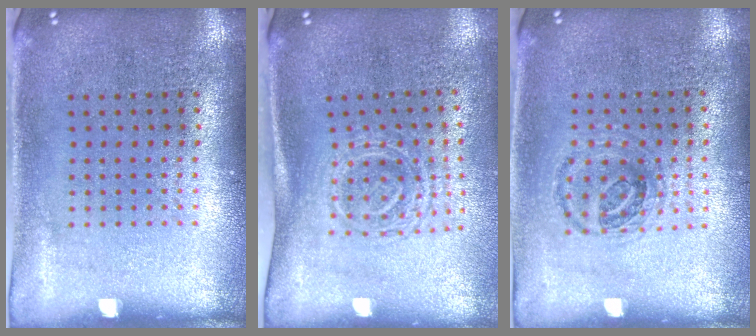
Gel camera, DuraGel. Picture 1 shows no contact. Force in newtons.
{"total": 1.6, "press": 1.2, "slide": 1.1}
{"total": 1.0, "press": 0.9, "slide": 0.1}